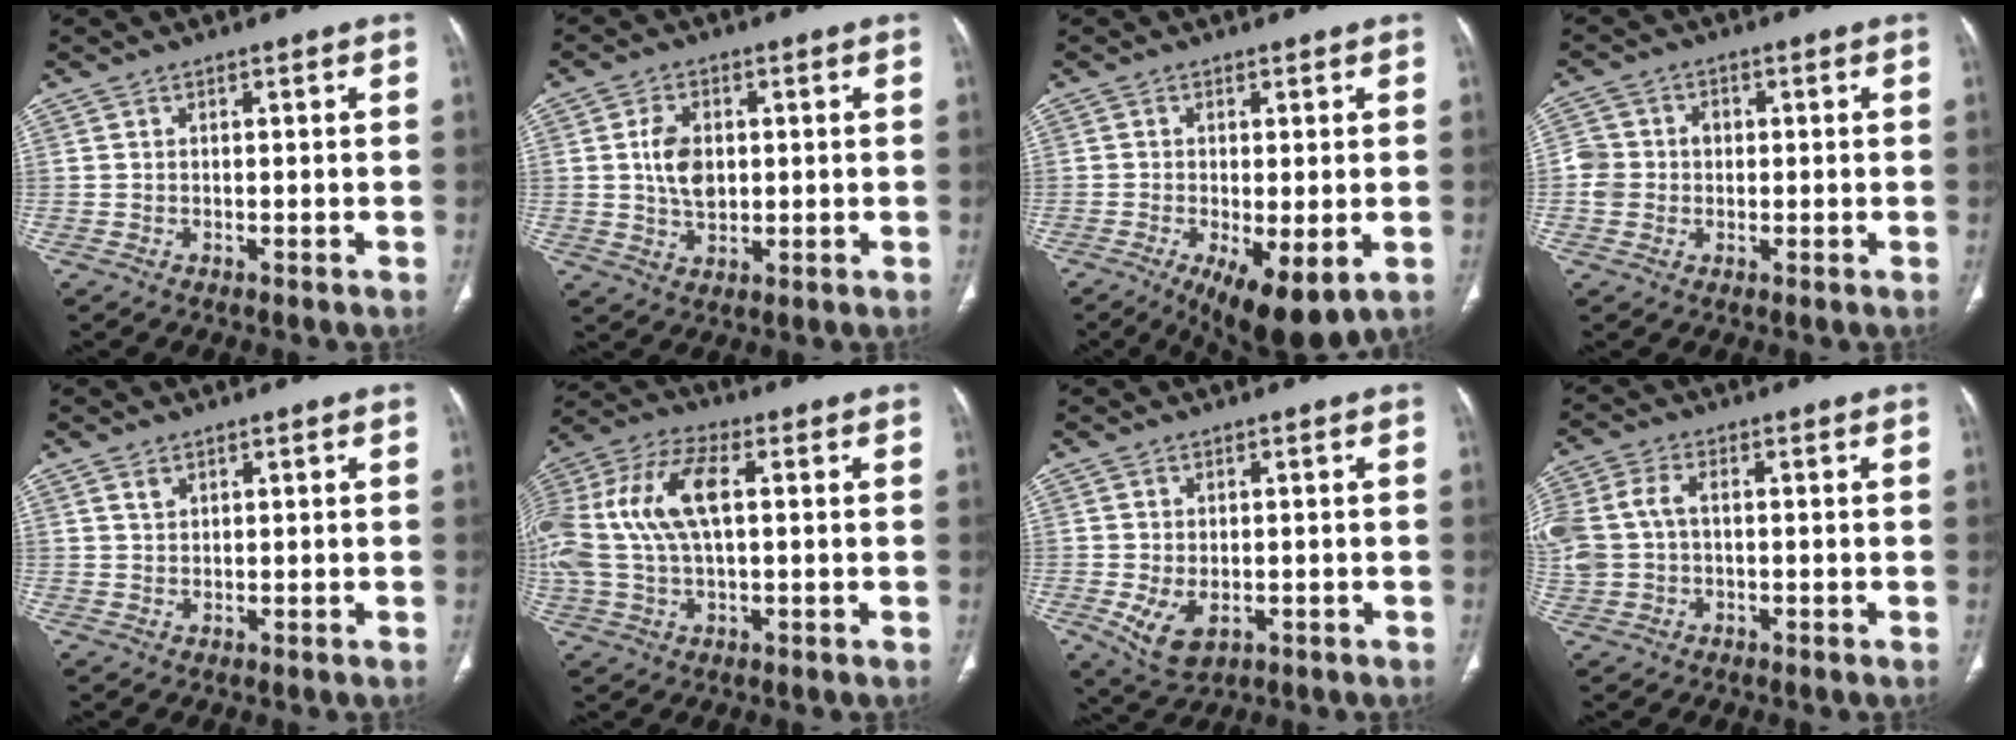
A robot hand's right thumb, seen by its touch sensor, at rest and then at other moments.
{"total": 6.9, "force": [0.8, 4.6, 5.1], "torque": [-0.084, -0.003, 0.018]}
{"total": 10.5, "force": [-3.9, 3.6, 9.1], "torque": [-0.145, -0.018, -0.053]}
{"total": 5.4, "force": [-0.2, 5.0, 2.1], "torque": [-0.027, 0.016, -0.007]}
{"total": 1.6, "force": [1.1, 0.9, 0.7], "torque": [-0.010, -0.005, 0.025]}
{"total": 17.6, "force": [2.6, 8.7, 15.1], "torque": [-0.337, 0.027, 0.045]}
{"total": 6.1, "force": [-1.5, 3.8, 4.6], "torque": [-0.085, -0.008, -0.010]}
{"total": 11.4, "force": [0.8, 8.0, 8.1], "torque": [-0.219, 0.021, 0.019]}